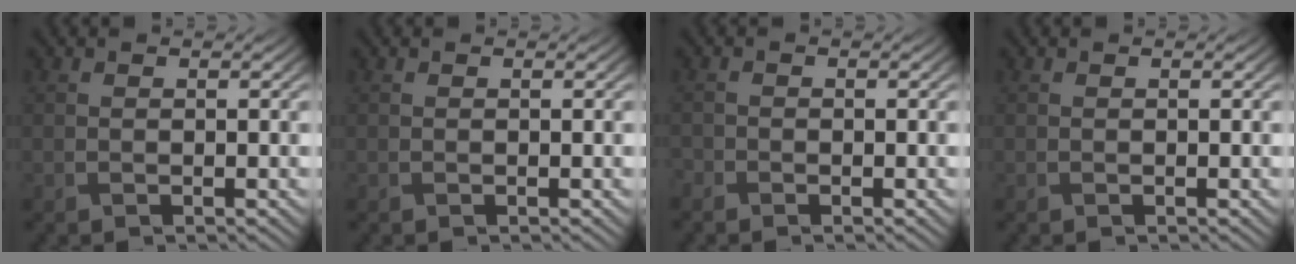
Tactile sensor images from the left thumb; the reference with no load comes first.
{"total": 0.0}
{"total": 1.1, "force": [-1.0, 0.4, 0.1], "torque": [-0.004, -0.004, -0.024]}
{"total": 0.0}